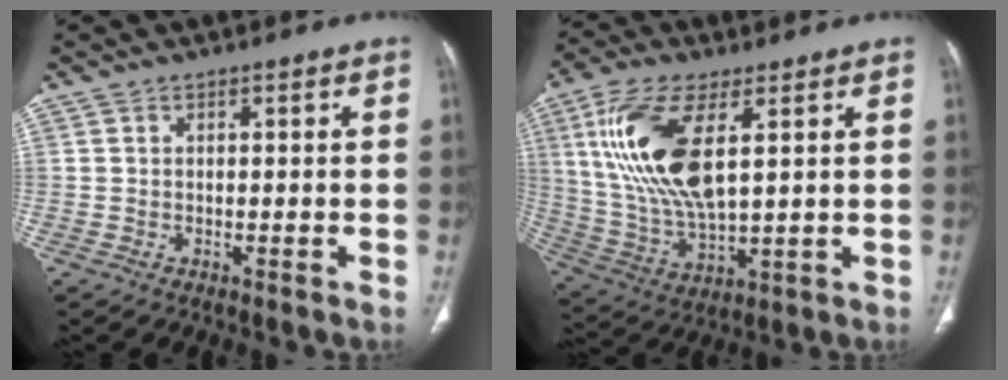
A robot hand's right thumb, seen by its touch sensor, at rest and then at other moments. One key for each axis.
{"total": 17.6, "fx": 5.1, "fy": 7.4, "fz": 15.1, "tx": -0.317, "ty": -0.019, "tz": 0.105}